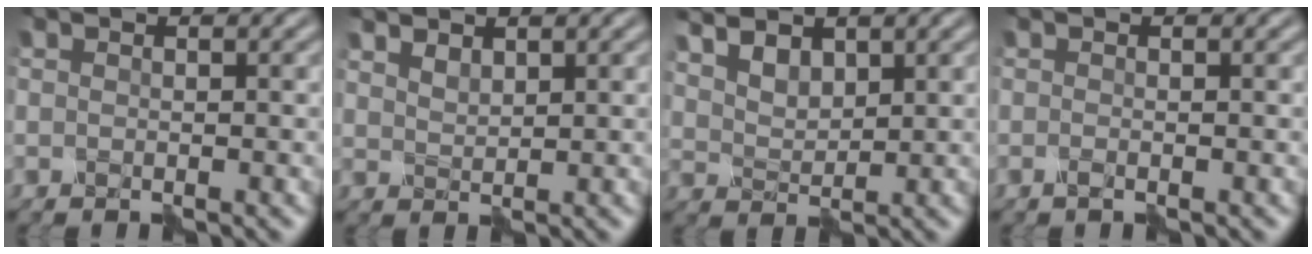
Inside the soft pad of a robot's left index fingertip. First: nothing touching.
{"total": 1.7, "force": [1.6, 0.4, 0.2], "torque": [-0.007, 0.001, 0.035]}
{"total": 3.8, "force": [2.9, 1.8, 1.6], "torque": [-0.033, 0.016, 0.050]}
{"total": 0.6, "force": [-0.4, 0.1, 0.4], "torque": [-0.009, -0.001, -0.010]}